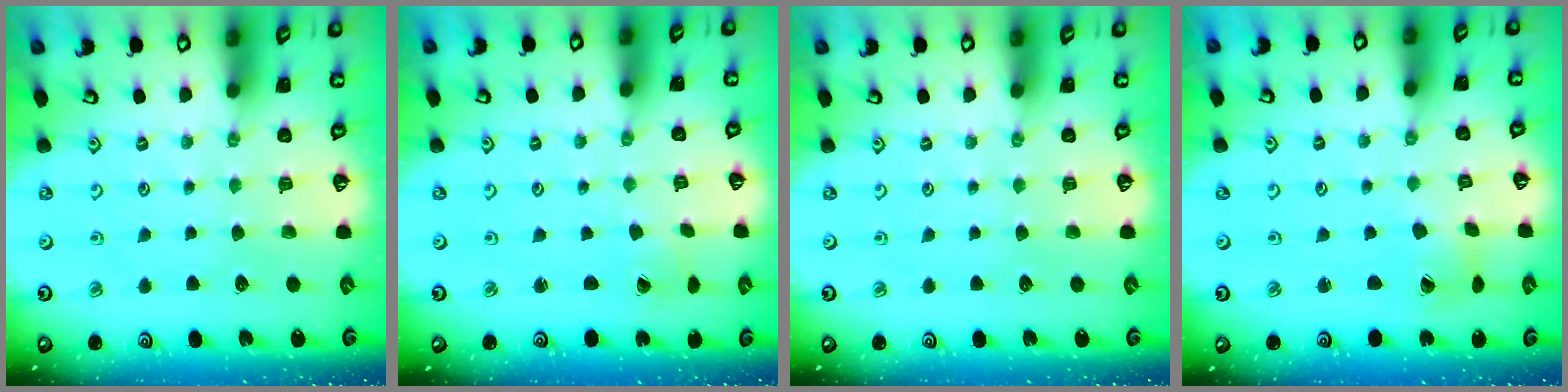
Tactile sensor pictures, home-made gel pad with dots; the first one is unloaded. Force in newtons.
{"total": 1.0, "press": 0.9, "slide": 0.4}
{"total": 0.0}
{"total": 3.0, "press": 2.9, "slide": 0.5}